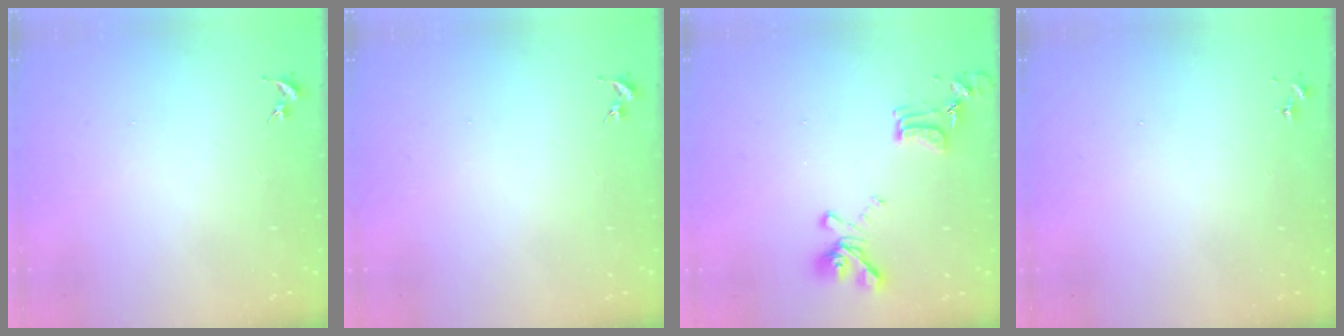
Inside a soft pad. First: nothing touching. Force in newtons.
{"total": 0.0}
{"total": 14.1, "press": 14.1, "slide": 1.1}
{"total": 0.0}